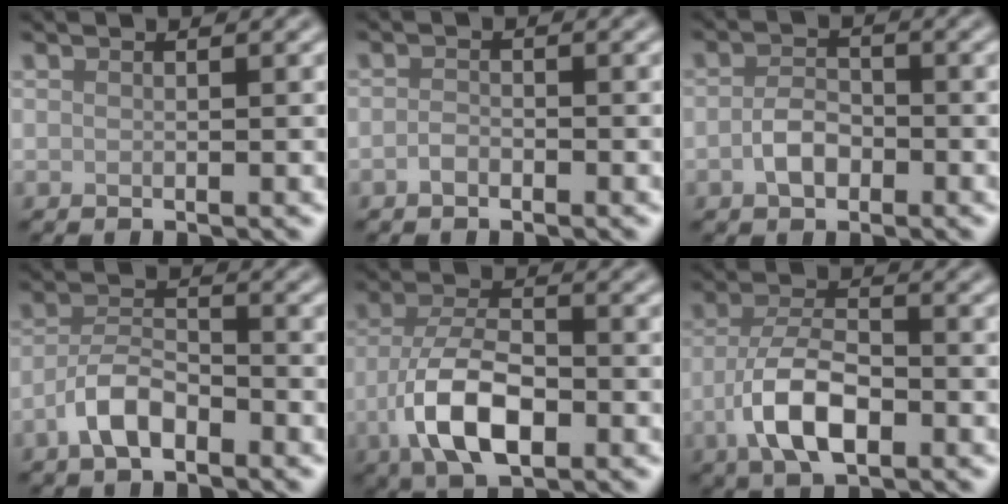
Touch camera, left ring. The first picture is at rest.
{"total": 1.0, "force": [-0.7, 0.5, 0.5], "torque": [-0.012, 0.002, -0.016]}
{"total": 2.4, "force": [-1.0, 1.6, 1.6], "torque": [-0.034, 0.004, -0.023]}
{"total": 3.9, "force": [-2.4, 1.7, 2.5], "torque": [-0.047, 0.011, -0.053]}
{"total": 7.2, "force": [-2.8, 3.4, 5.7], "torque": [-0.111, 0.001, -0.061]}
{"total": 6.0, "force": [-2.4, 2.7, 4.8], "torque": [-0.094, 0.002, -0.051]}